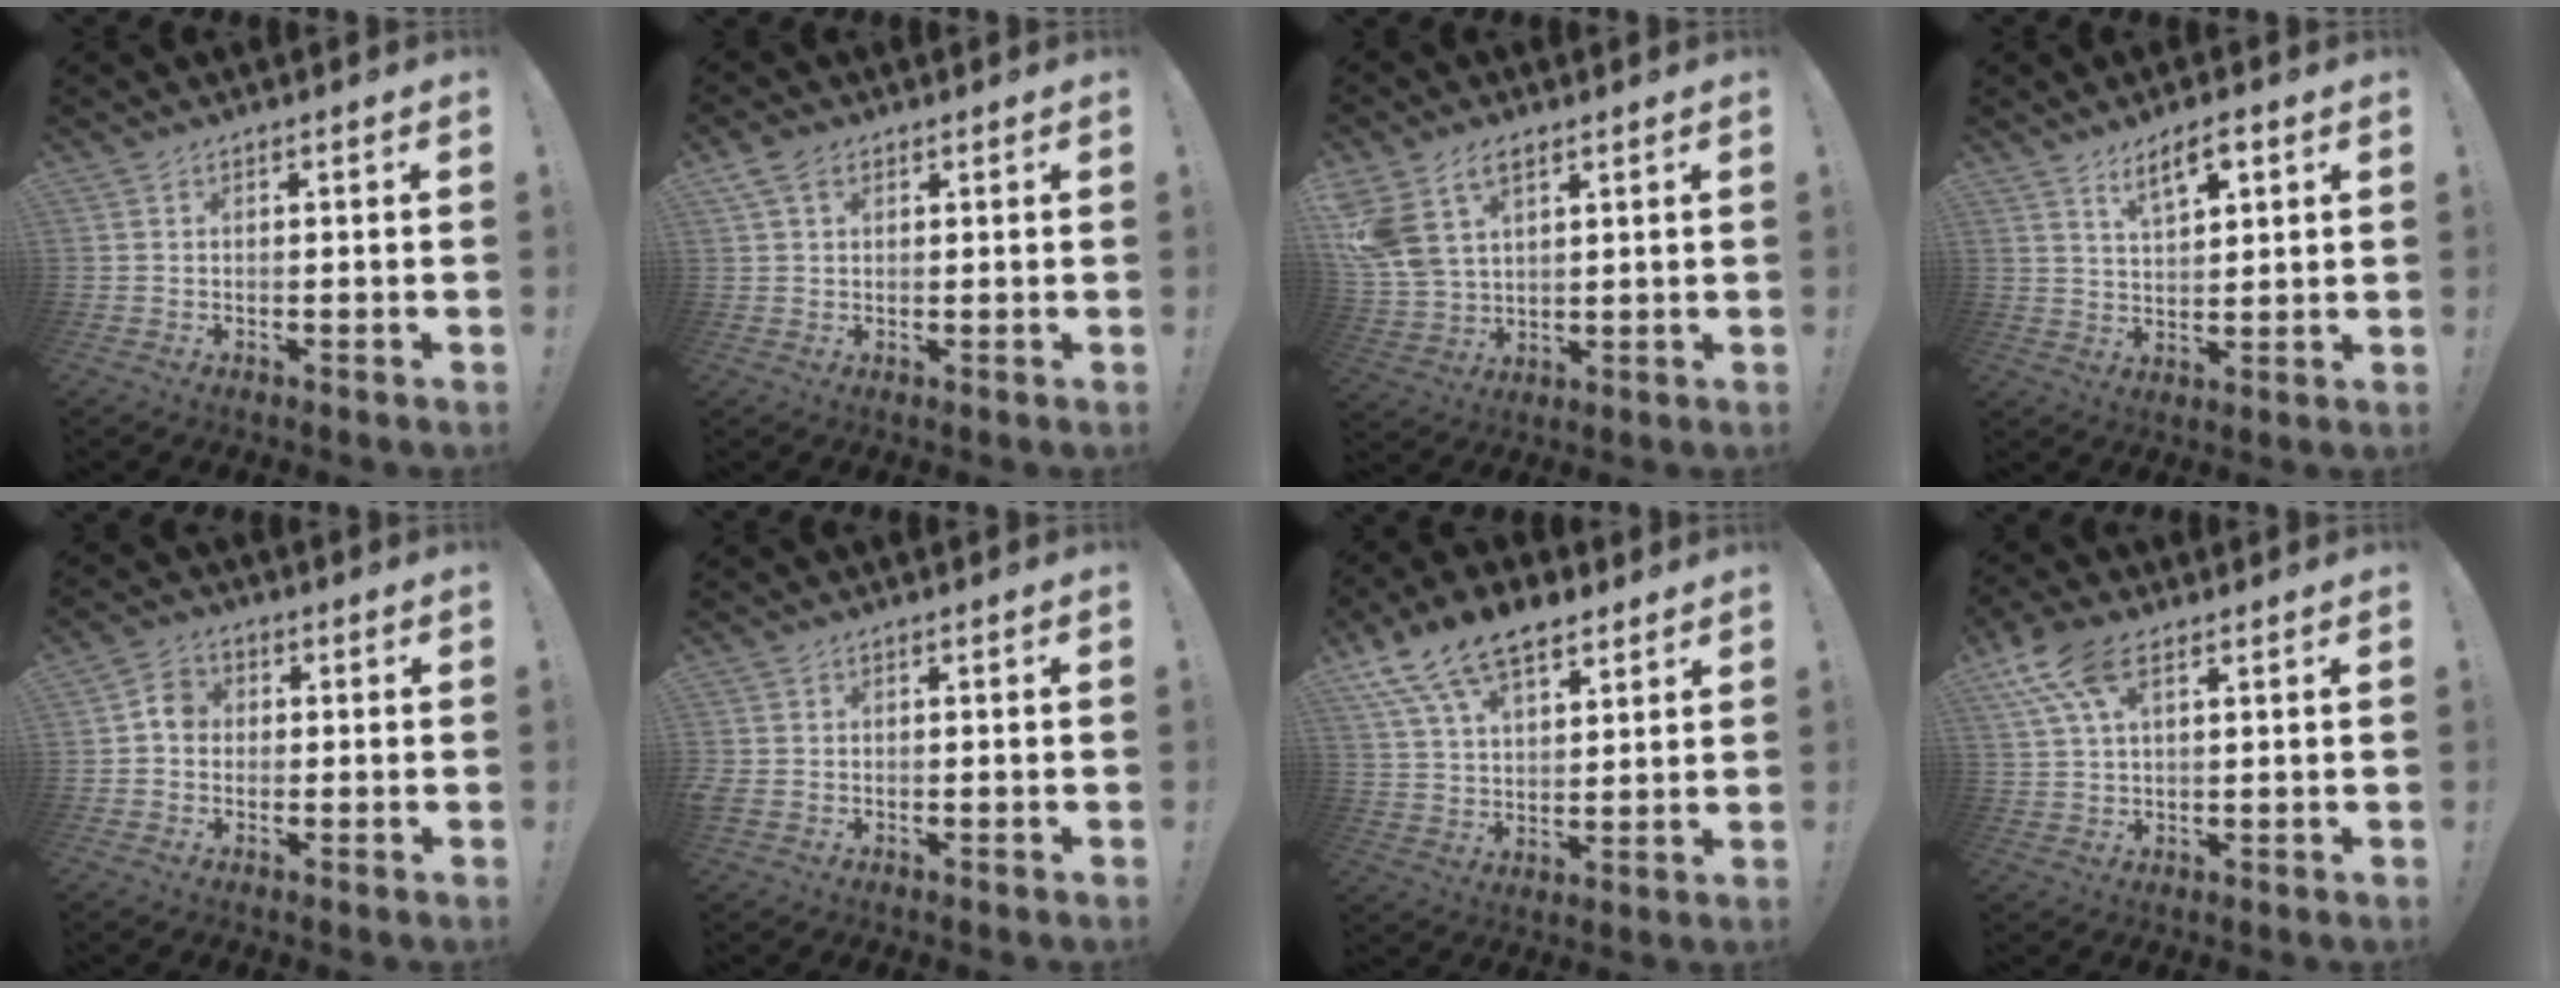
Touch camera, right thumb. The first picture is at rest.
{"total": 4.5, "force": [2.1, 3.2, 2.5], "torque": [-0.043, 0.001, 0.042]}
{"total": 12.0, "force": [6.3, 7.7, 6.7], "torque": [-0.138, -0.022, 0.126]}
{"total": 7.5, "force": [4.8, 2.6, 5.1], "torque": [-0.078, -0.020, 0.081]}
{"total": 4.9, "force": [-0.5, 4.3, 2.4], "torque": [-0.029, 0.014, -0.008]}
{"total": 1.7, "force": [-0.6, 1.3, 0.9], "torque": [-0.019, 0.006, -0.008]}
{"total": 14.7, "force": [9.7, 7.5, 8.1], "torque": [-0.148, -0.049, 0.181]}
{"total": 10.8, "force": [5.4, 5.2, 7.7], "torque": [-0.141, -0.011, 0.102]}